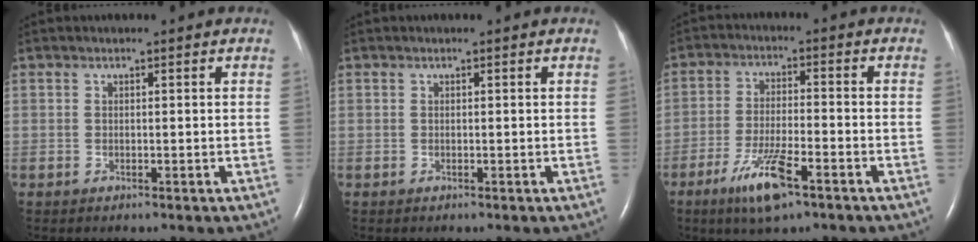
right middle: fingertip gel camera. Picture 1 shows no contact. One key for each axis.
{"total": 0.0}
{"total": 8.3, "fx": -4.9, "fy": 1.3, "fz": 6.6, "tx": -0.132, "ty": -0.014, "tz": -0.087}